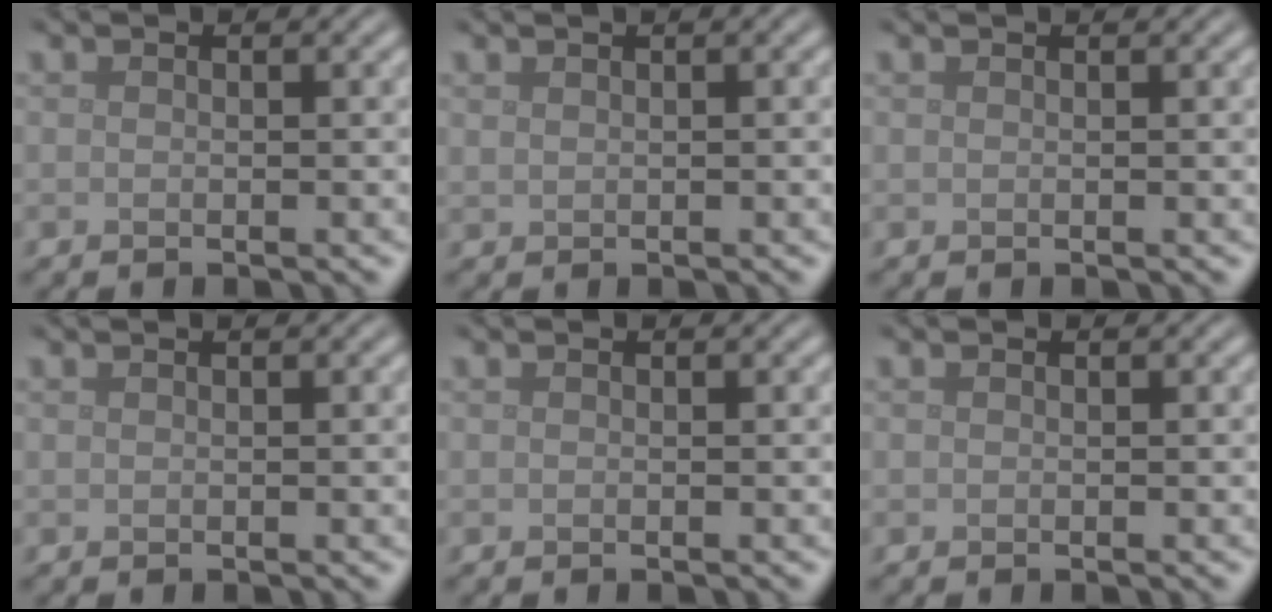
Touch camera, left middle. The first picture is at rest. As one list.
[{"total": 1.6, "force": [1.1, 0.5, 1.1], "torque": [-0.021, 0.005, 0.022]}, {"total": 0.9, "force": [0.7, 0.3, 0.6], "torque": [-0.002, 0.004, 0.007]}, {"total": 0.9, "force": [0.4, 0.3, 0.8], "torque": [-0.006, 0.009, 0.006]}, {"total": 0.0}, {"total": 0.0}]